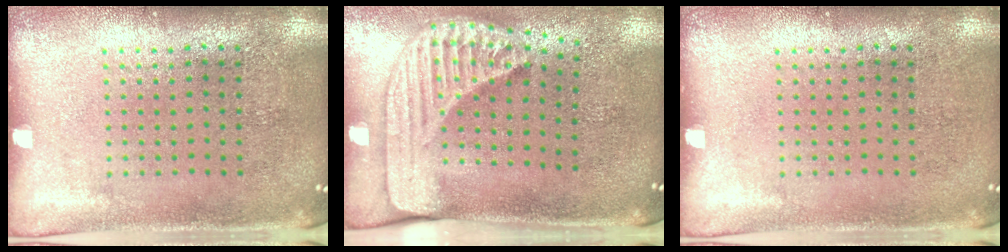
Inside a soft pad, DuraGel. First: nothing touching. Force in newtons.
{"total": 2.4, "press": 1.7, "slide": 1.7}
{"total": 0.0}